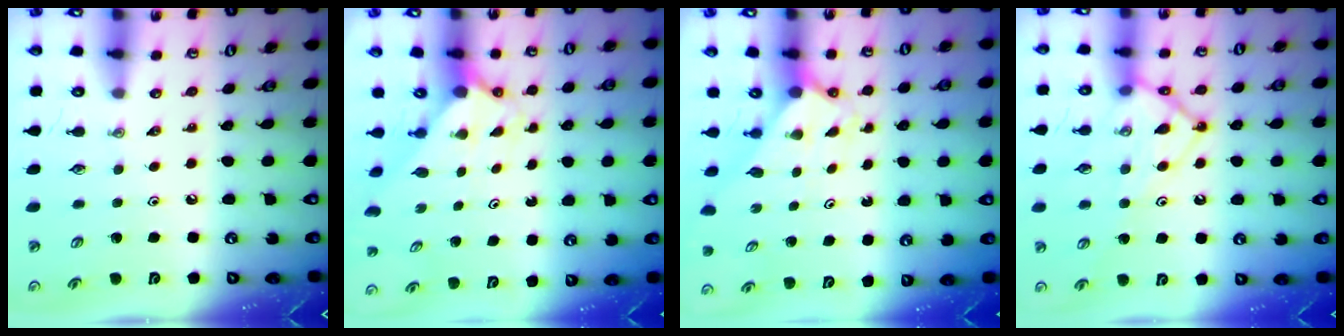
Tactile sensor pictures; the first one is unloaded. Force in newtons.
{"total": 1.8, "press": 1.8, "slide": 0.2}
{"total": 2.0, "press": 2.0, "slide": 0.2}
{"total": 12.8, "press": 12.7, "slide": 1.5}